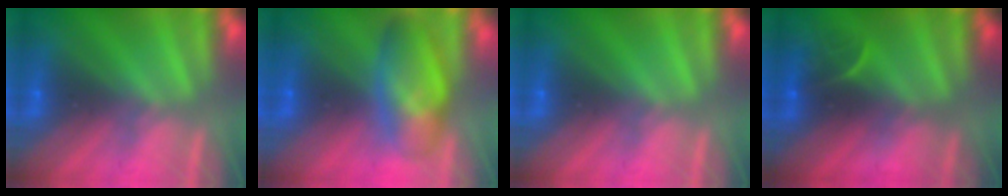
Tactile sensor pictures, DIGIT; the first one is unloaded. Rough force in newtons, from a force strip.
{"total": 8.9}
{"total": 0.0}
{"total": 2.8}